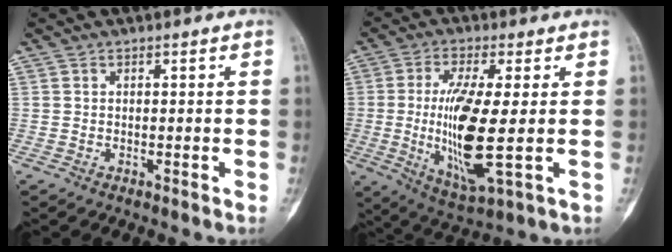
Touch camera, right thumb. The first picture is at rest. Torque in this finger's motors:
{"motor_torque": [1.03, 3.01, 0.54, -0.27, 0.34]}